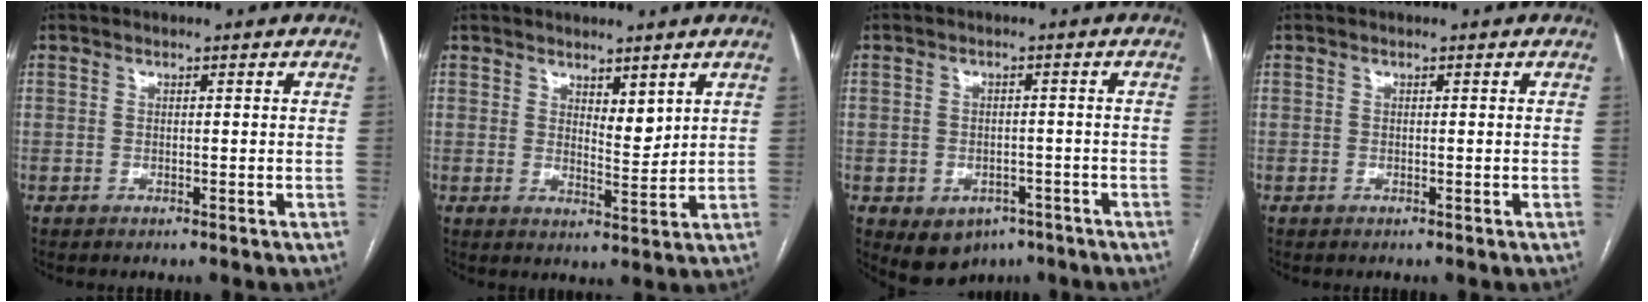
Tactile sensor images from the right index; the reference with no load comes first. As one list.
[{"total": 3.6, "force": [2.4, 1.3, 2.3], "torque": [-0.038, -0.011, 0.046]}, {"total": 6.5, "force": [-3.5, 4.9, 2.4], "torque": [-0.029, 0.010, -0.036]}, {"total": 0.0}]